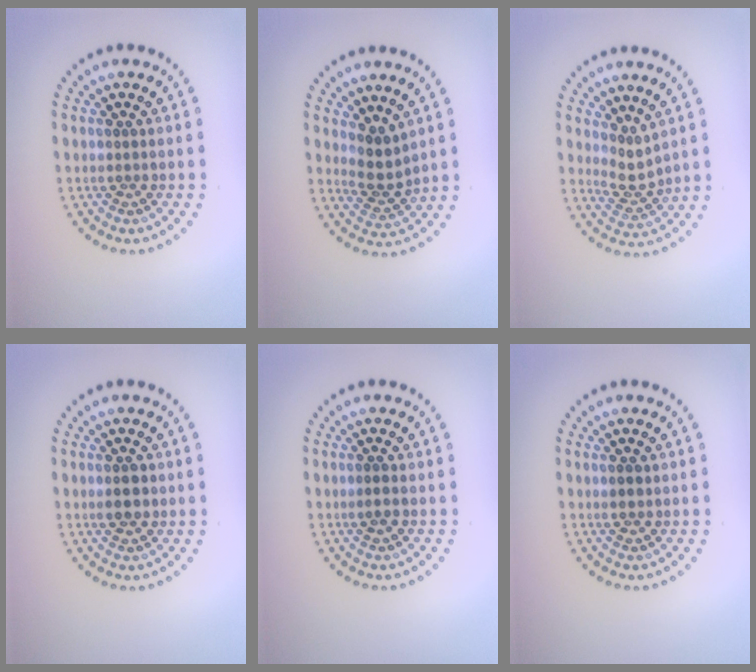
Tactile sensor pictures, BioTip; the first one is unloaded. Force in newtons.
{"total": 2.5, "press": 1.9, "slide": 1.7}
{"total": 2.2, "press": 1.5, "slide": 1.6}
{"total": 1.6, "press": 1.6, "slide": 0.2}
{"total": 0.9, "press": 0.9, "slide": 0.1}
{"total": 0.9, "press": 0.8, "slide": 0.3}